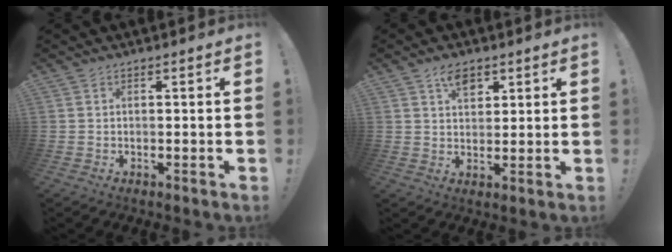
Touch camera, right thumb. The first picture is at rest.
{"total": 6.1, "force": [3.6, 3.6, 3.3], "torque": [-0.047, -0.011, 0.062]}